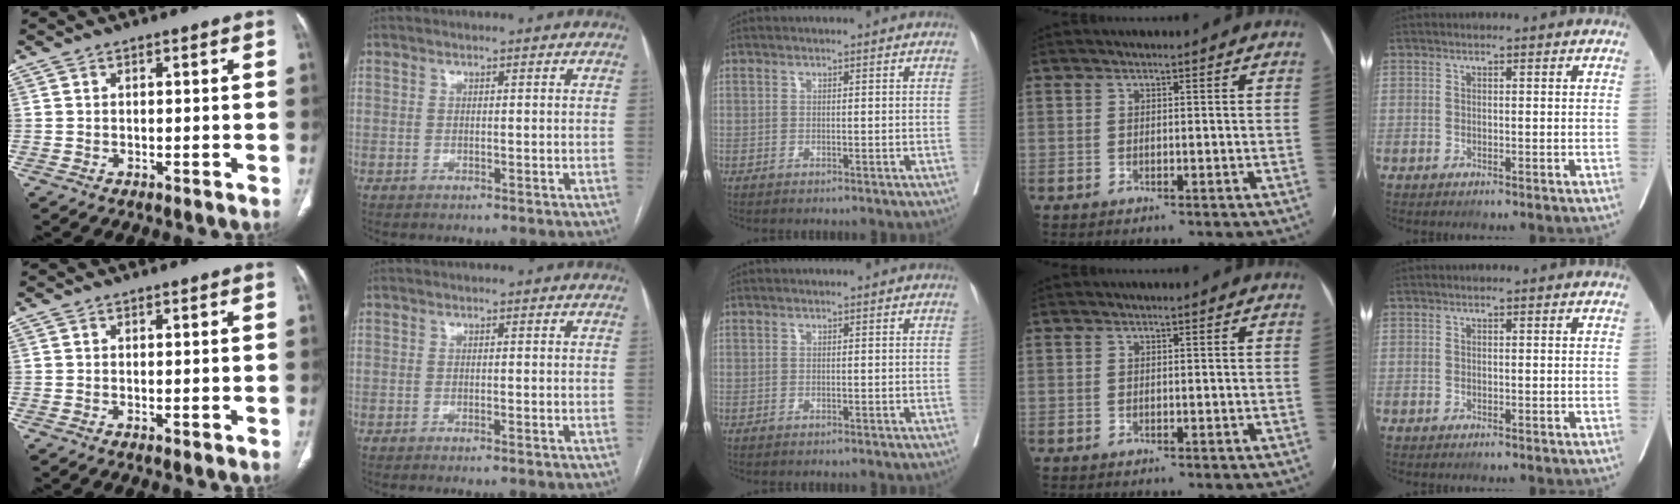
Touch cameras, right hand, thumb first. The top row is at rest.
{"thumb": {"total": 0.9, "force": [-0.1, 0.2, 0.9], "torque": [-0.019, -0.006, 0.001]}, "index": {"total": 1.0, "force": [-0.7, -0.2, 0.6], "torque": [-0.012, 0.001, -0.012]}}